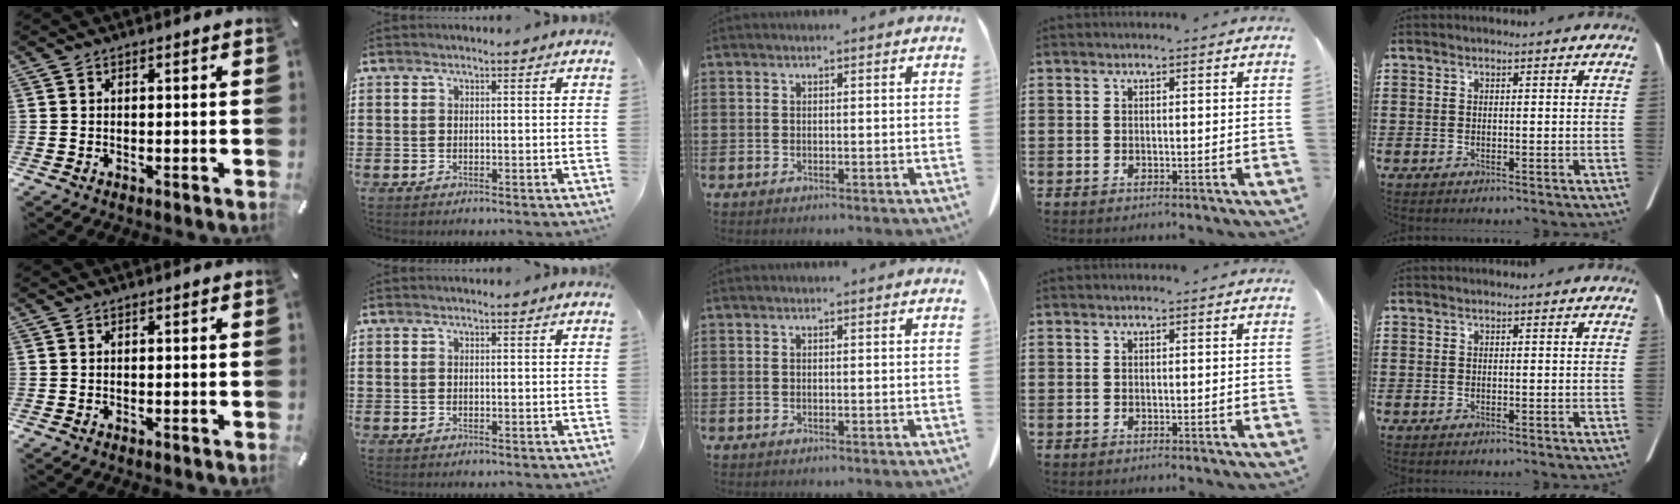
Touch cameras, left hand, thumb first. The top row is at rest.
{}